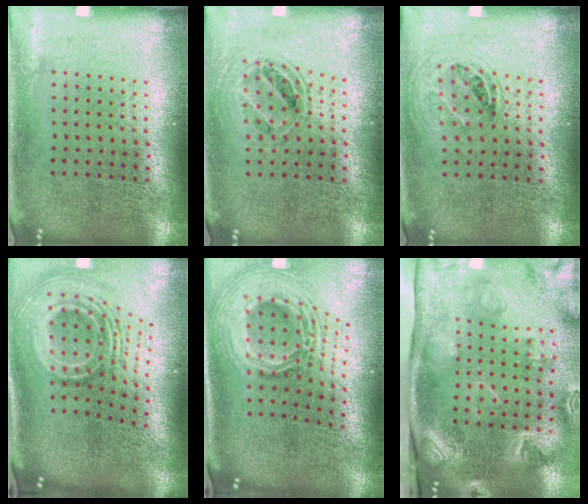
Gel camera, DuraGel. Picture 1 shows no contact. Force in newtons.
{"total": 0.8, "press": 0.8, "slide": 0.2}
{"total": 1.1, "press": 0.9, "slide": 0.6}
{"total": 2.6, "press": 1.7, "slide": 2.0}
{"total": 3.0, "press": 2.0, "slide": 2.2}
{"total": 3.4, "press": 3.1, "slide": 1.3}